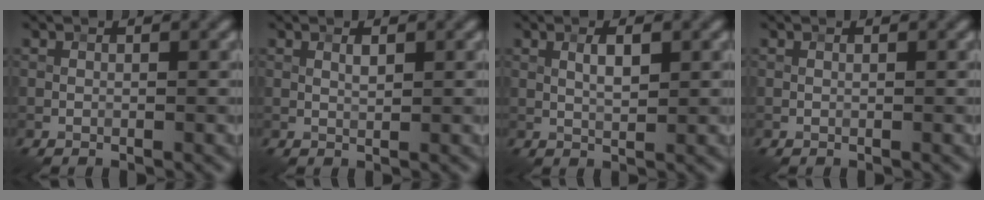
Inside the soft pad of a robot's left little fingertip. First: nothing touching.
{"total": 0.8, "force": [0.4, 0.2, 0.7], "torque": [-0.016, -0.001, 0.008]}
{"total": 1.9, "force": [0.6, 0.6, 1.7], "torque": [-0.034, 0.000, 0.011]}
{"total": 0.0}